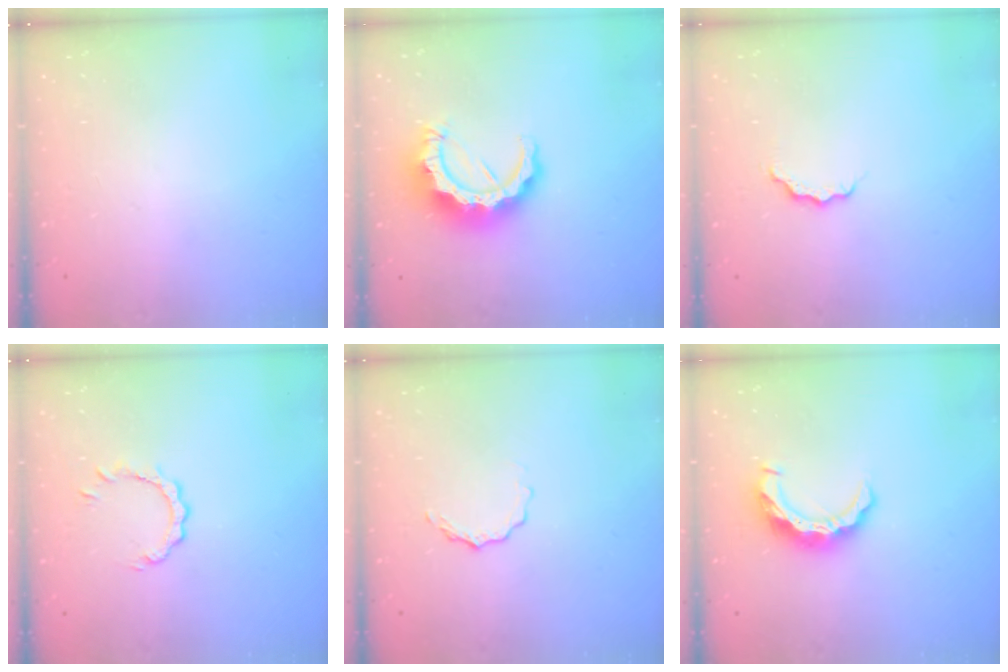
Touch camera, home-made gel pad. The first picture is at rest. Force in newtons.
{"total": 12.7, "press": 12.6, "slide": 1.1}
{"total": 4.3, "press": 4.3, "slide": 0.4}
{"total": 3.7, "press": 3.7, "slide": 0.3}
{"total": 4.9, "press": 4.9, "slide": 0.5}
{"total": 9.4, "press": 9.4, "slide": 0.8}